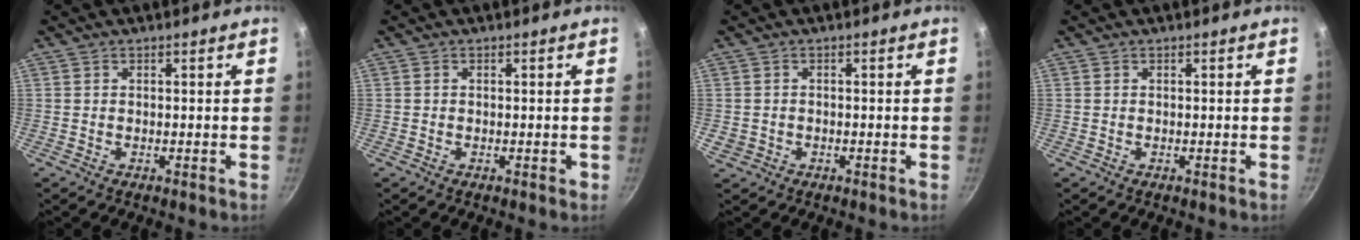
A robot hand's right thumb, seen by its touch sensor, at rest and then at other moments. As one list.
[{"total": 0.9, "force": [-0.2, 0.6, 0.6], "torque": [-0.005, 0.004, -0.004]}, {"total": 1.8, "force": [-0.5, 1.5, 0.9], "torque": [-0.022, 0.003, -0.002]}, {"total": 0.0}]